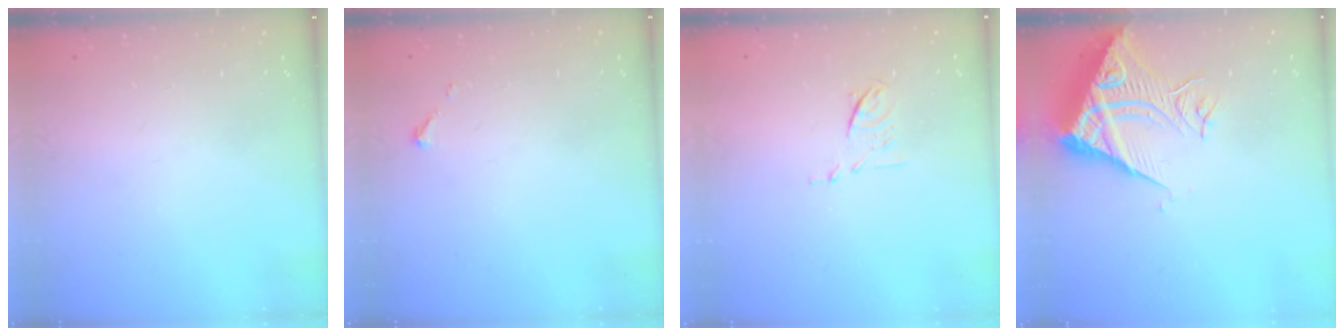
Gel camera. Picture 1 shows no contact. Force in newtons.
{"total": 2.6, "press": 2.6, "slide": 0.3}
{"total": 6.3, "press": 6.2, "slide": 1.0}
{"total": 11.1, "press": 11.0, "slide": 1.3}